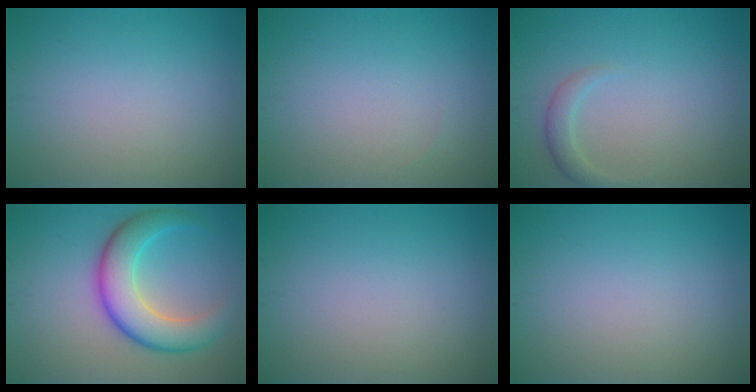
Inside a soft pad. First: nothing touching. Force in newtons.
{"total": 0.0}
{"total": 1.7, "press": 1.7, "slide": 0.1}
{"total": 6.9, "press": 6.9, "slide": 0.1}
{"total": 0.0}
{"total": 0.0}